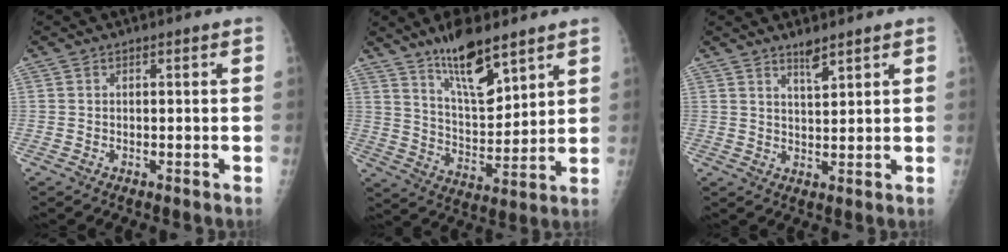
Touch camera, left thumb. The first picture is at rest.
{"total": 12.6, "force": [8.8, 4.0, 8.1], "torque": [-0.120, -0.061, 0.165]}
{"total": 3.2, "force": [2.5, 0.6, 1.9], "torque": [-0.028, -0.021, 0.046]}